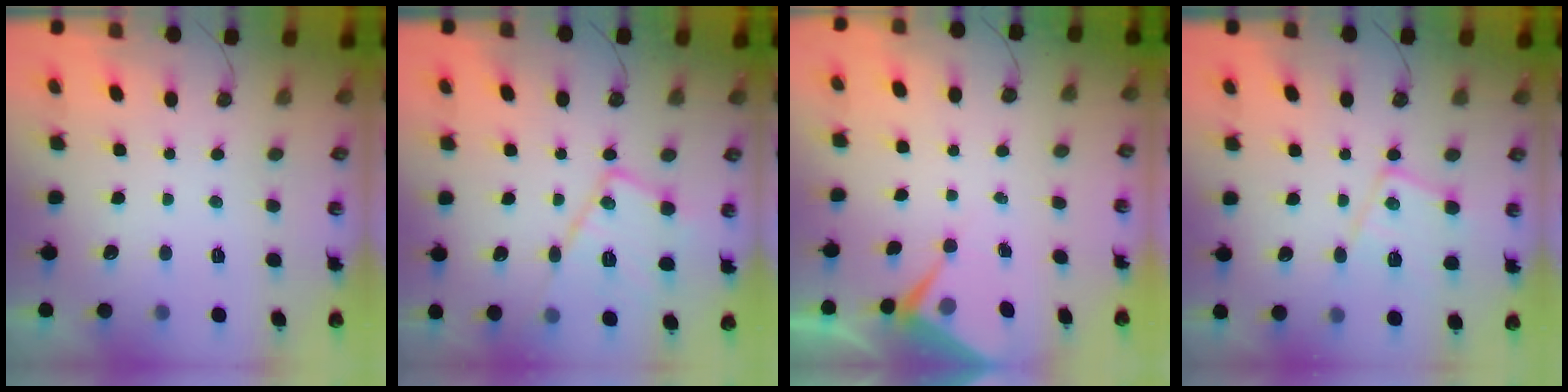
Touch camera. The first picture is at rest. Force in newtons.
{"total": 16.2, "press": 16.2, "slide": 1.1}
{"total": 6.0, "press": 5.9, "slide": 0.7}
{"total": 14.0, "press": 13.9, "slide": 1.1}